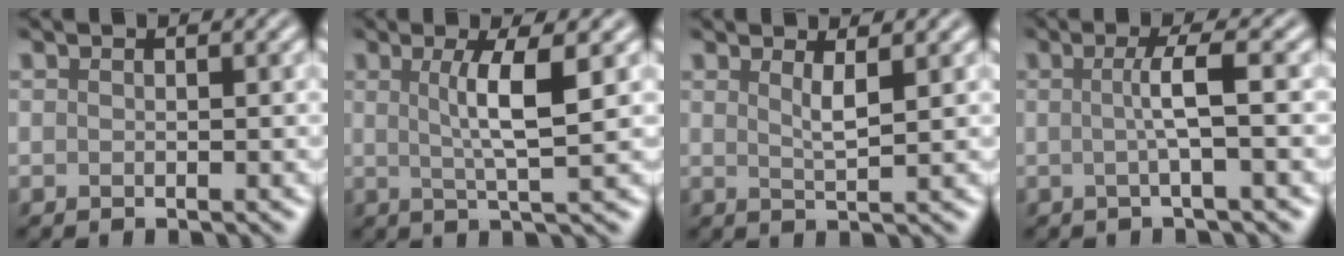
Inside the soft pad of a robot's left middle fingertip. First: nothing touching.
{"total": 4.3, "force": [1.0, 0.7, 4.2], "torque": [-0.067, -0.001, 0.017]}
{"total": 1.8, "force": [0.9, 0.4, 1.5], "torque": [-0.023, -0.003, 0.013]}
{"total": 2.8, "force": [0.0, 0.4, 2.8], "torque": [-0.051, -0.002, -0.006]}